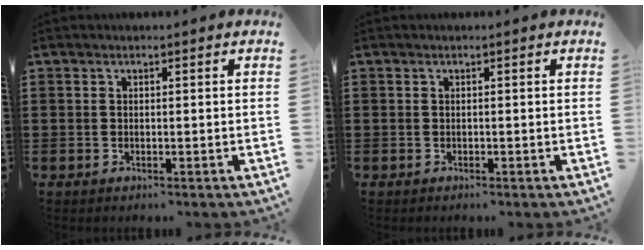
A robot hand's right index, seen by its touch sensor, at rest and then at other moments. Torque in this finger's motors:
{"motor_torque": [-0.47, 0.72, -0.13, -0.02]}